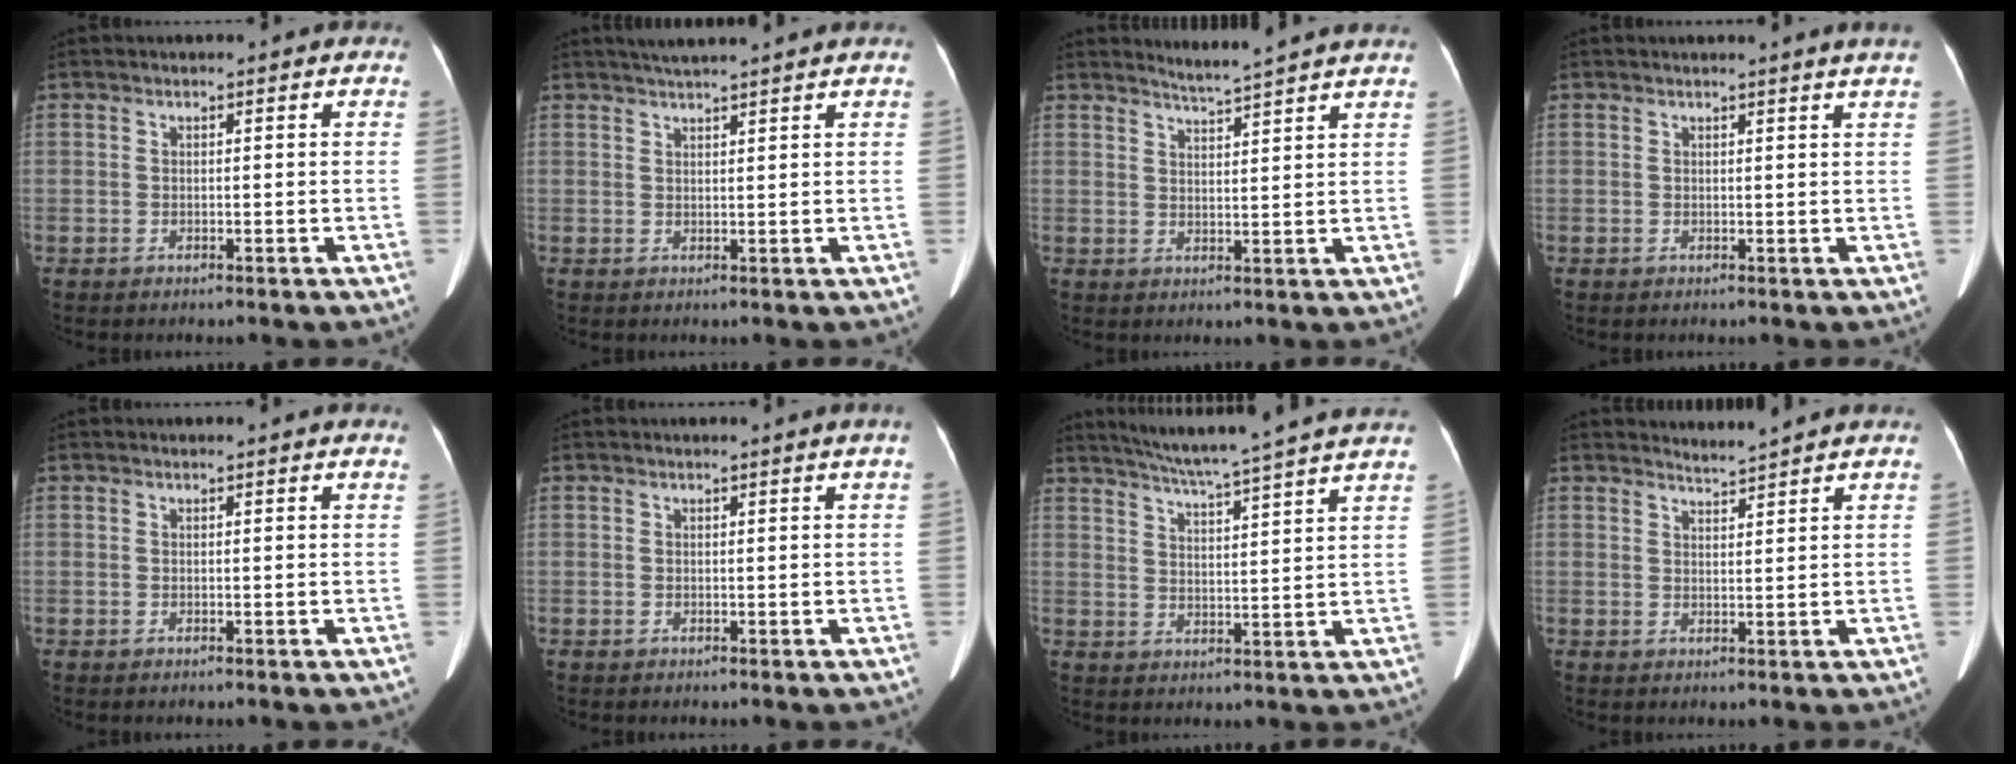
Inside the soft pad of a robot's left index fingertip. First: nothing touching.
{"total": 4.9, "force": [4.2, -0.9, 2.3], "torque": [-0.034, 0.023, 0.065]}
{"total": 5.5, "force": [5.1, -1.5, 1.3], "torque": [-0.029, -0.003, 0.069]}
{"total": 2.4, "force": [2.1, -0.7, 1.0], "torque": [-0.016, -0.004, 0.021]}
{"total": 1.9, "force": [1.8, -0.2, 0.6], "torque": [-0.016, 0.006, 0.017]}
{"total": 0.9, "force": [0.7, -0.4, 0.5], "torque": [-0.013, -0.003, 0.015]}
{"total": 16.8, "force": [14.8, -1.5, 7.9], "torque": [-0.135, -0.009, 0.196]}
{"total": 2.6, "force": [2.5, -0.9, -0.1], "torque": [-0.010, -0.006, 0.043]}